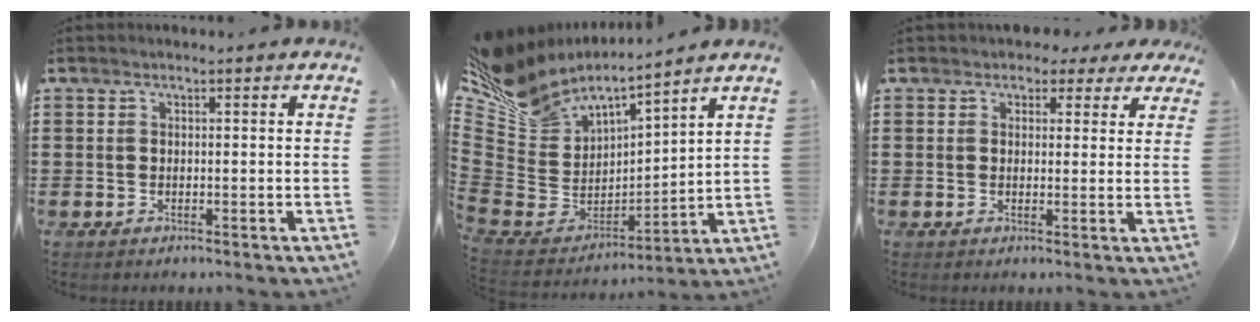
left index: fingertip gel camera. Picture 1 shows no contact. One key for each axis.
{"total": 7.3, "fx": 6.2, "fy": 3.7, "fz": 1.6, "tx": -0.080, "ty": -0.058, "tz": 0.111}
{"total": 2.3, "fx": 1.6, "fy": 1.5, "fz": 0.5, "tx": -0.012, "ty": 0.007, "tz": 0.026}